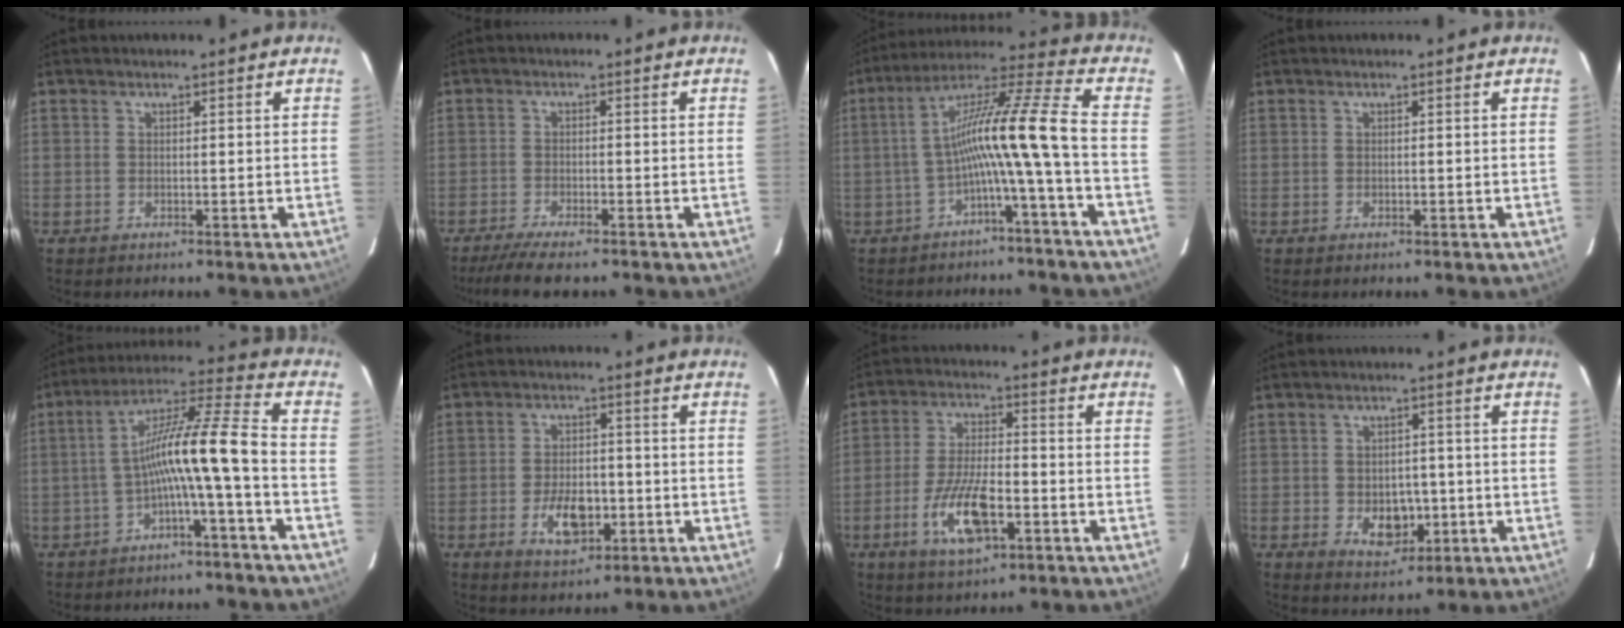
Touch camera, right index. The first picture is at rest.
{"total": 7.2, "force": [-5.9, 0.9, 4.1], "torque": [-0.065, -0.015, -0.095]}
{"total": 11.6, "force": [-2.5, -1.8, 11.2], "torque": [-0.189, 0.037, -0.048]}
{"total": 0.0}
{"total": 10.9, "force": [-2.6, -0.9, 10.6], "torque": [-0.179, 0.033, -0.049]}
{"total": 6.9, "force": [-2.3, 3.5, 5.5], "torque": [-0.099, -0.001, -0.034]}
{"total": 10.4, "force": [-4.0, 3.2, 9.0], "torque": [-0.182, -0.005, -0.070]}
{"total": 5.7, "force": [-1.3, 3.9, 4.0], "torque": [-0.054, 0.001, -0.010]}